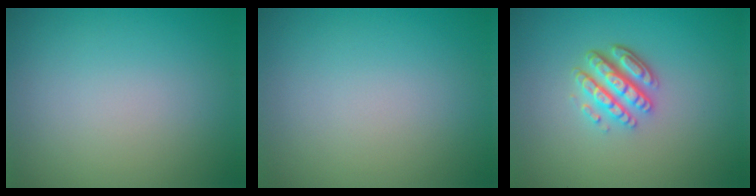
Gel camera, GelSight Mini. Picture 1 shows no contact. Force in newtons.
{"total": 0.0}
{"total": 4.4, "press": 3.3, "slide": 2.9}